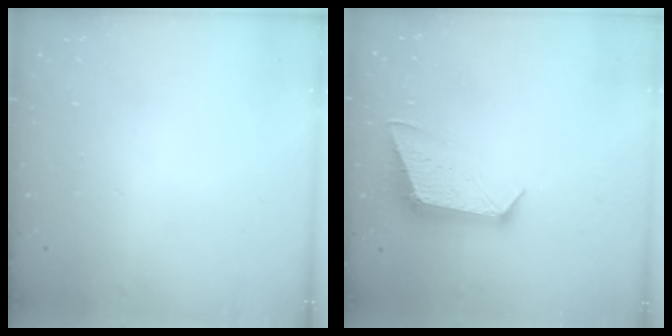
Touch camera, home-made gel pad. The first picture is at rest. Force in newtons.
{"total": 10.4, "press": 10.4, "slide": 0.6}